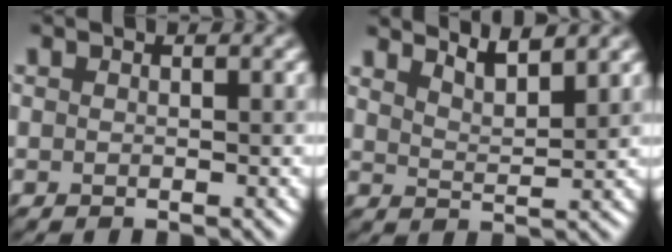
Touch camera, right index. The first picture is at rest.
{"total": 3.3, "force": [2.9, 0.5, 1.3], "torque": [-0.008, 0.014, 0.046]}